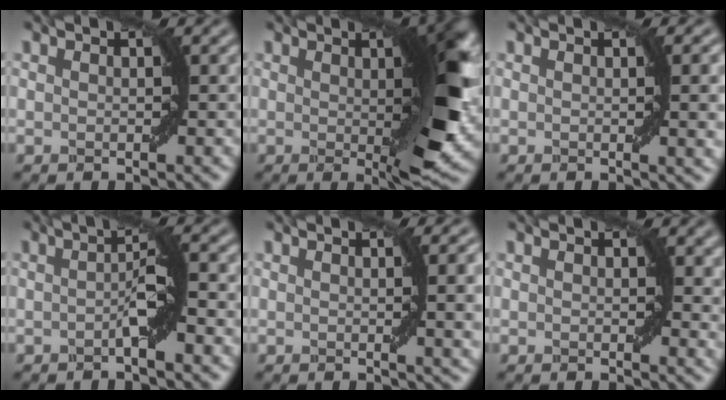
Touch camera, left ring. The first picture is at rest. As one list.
[{"total": 6.9, "force": [0.4, 1.3, 6.8], "torque": [-0.085, -0.005, 0.012]}, {"total": 3.3, "force": [0.4, 0.7, 3.2], "torque": [-0.034, 0.003, 0.007]}, {"total": 2.6, "force": [-0.6, 0.1, 2.5], "torque": [-0.041, 0.009, -0.013]}, {"total": 4.8, "force": [0.7, 1.3, 4.5], "torque": [-0.044, 0.005, 0.010]}, {"total": 1.9, "force": [0.8, 1.0, 1.4], "torque": [-0.011, -0.005, 0.012]}]